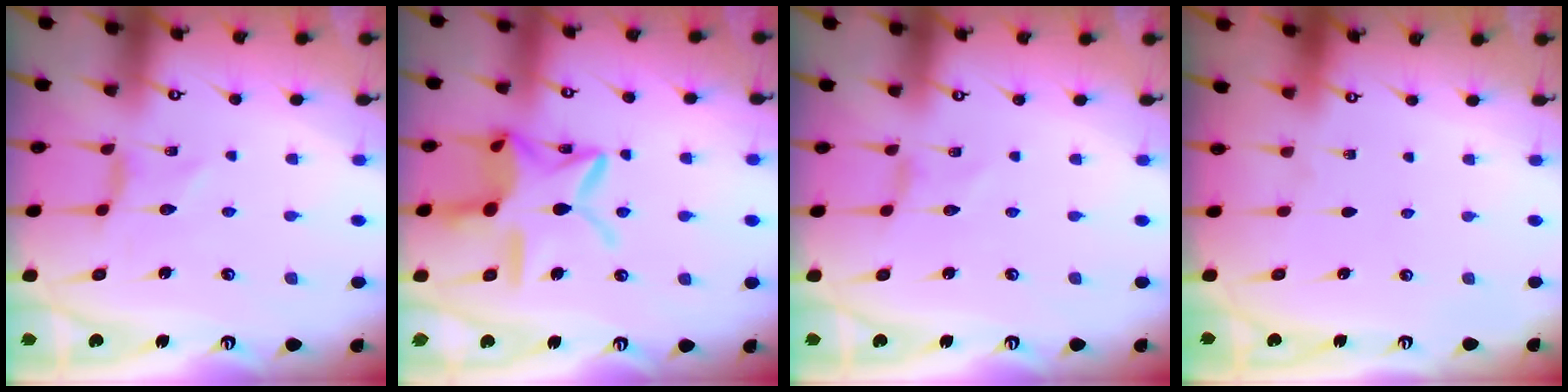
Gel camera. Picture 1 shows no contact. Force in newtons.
{"total": 17.5, "press": 17.4, "slide": 1.2}
{"total": 0.0}
{"total": 0.0}